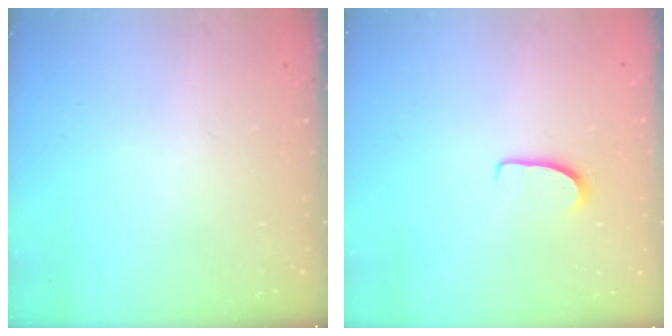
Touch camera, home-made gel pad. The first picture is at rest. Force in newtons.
{"total": 5.8, "press": 5.7, "slide": 0.5}